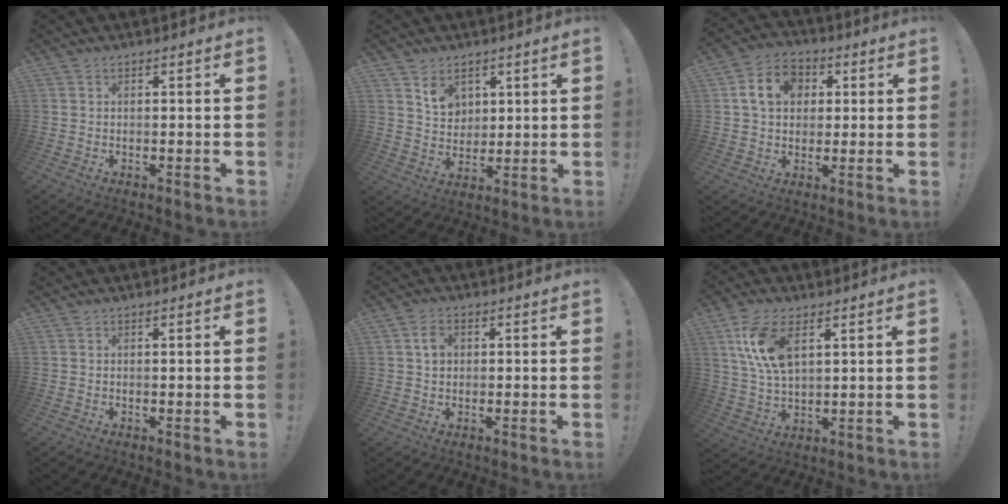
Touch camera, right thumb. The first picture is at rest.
{"total": 7.0, "force": [4.3, 5.2, 2.0], "torque": [-0.022, -0.031, 0.078]}
{"total": 11.7, "force": [2.9, 9.3, 6.5], "torque": [-0.098, 0.010, 0.060]}
{"total": 0.7, "force": [0.1, -0.4, 0.5], "torque": [-0.010, 0.000, 0.001]}
{"total": 4.0, "force": [0.8, 2.9, 2.7], "torque": [-0.037, 0.003, 0.012]}
{"total": 12.0, "force": [5.0, 6.1, 9.0], "torque": [-0.184, -0.011, 0.091]}